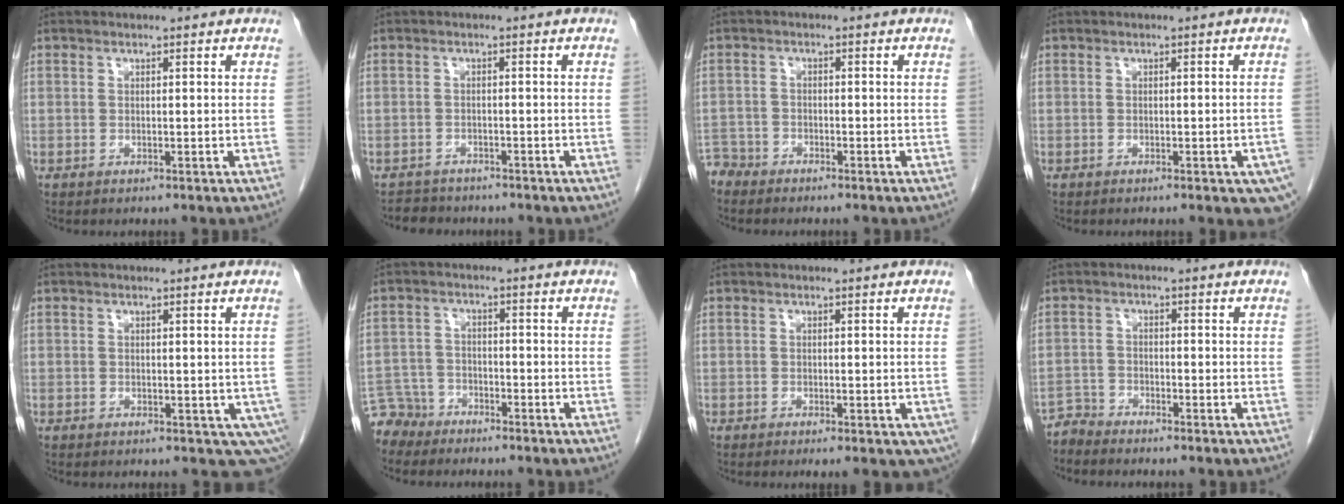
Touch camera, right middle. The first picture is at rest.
{"total": 4.1, "force": [-3.7, 1.8, 0.2], "torque": [-0.007, -0.002, -0.052]}
{"total": 3.2, "force": [-3.0, 0.9, -0.6], "torque": [0.014, -0.003, -0.060]}
{"total": 6.0, "force": [-3.7, 1.7, 4.4], "torque": [-0.031, -0.009, -0.048]}
{"total": 4.0, "force": [-0.1, 2.8, 2.8], "torque": [-0.020, -0.006, 0.008]}
{"total": 4.7, "force": [-4.2, 2.0, -0.7], "torque": [0.015, -0.004, -0.082]}
{"total": 5.8, "force": [-2.8, 2.5, 4.5], "torque": [-0.051, -0.013, -0.037]}
{"total": 2.6, "force": [-2.5, 0.1, -0.8], "torque": [0.024, -0.010, -0.049]}